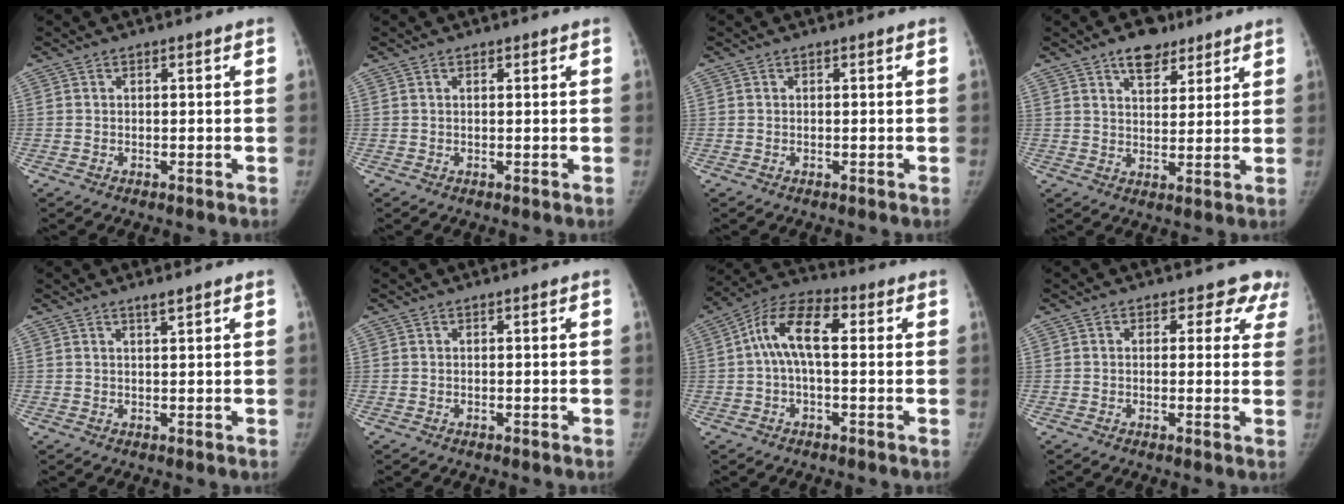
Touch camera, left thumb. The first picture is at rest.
{"total": 0.5, "force": [0.3, 0.3, 0.3], "torque": [-0.003, -0.001, 0.003]}
{"total": 0.0}
{"total": 7.6, "force": [5.0, 4.3, 3.8], "torque": [-0.029, -0.025, 0.078]}
{"total": 1.4, "force": [1.2, 0.1, 0.8], "torque": [-0.009, -0.009, 0.021]}
{"total": 0.0}
{"total": 10.7, "force": [1.3, 5.2, 9.2], "torque": [-0.166, 0.036, 0.012]}
{"total": 6.0, "force": [4.3, 4.1, 1.0], "torque": [0.043, -0.011, 0.027]}